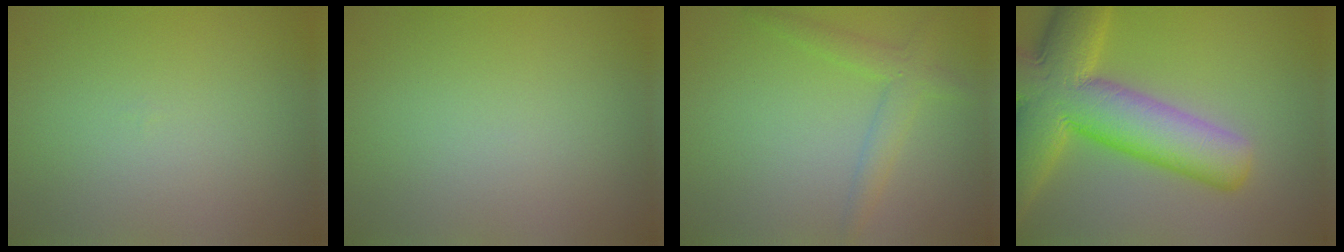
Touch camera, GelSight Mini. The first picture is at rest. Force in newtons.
{"total": 0.0}
{"total": 2.5, "press": 2.5, "slide": 0.1}
{"total": 12.5, "press": 12.5, "slide": 0.7}